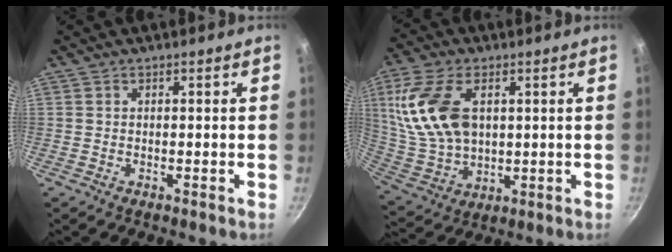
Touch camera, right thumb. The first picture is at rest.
{"total": 17.2, "force": [4.2, 10.5, 13.0], "torque": [-0.249, -0.014, 0.092]}